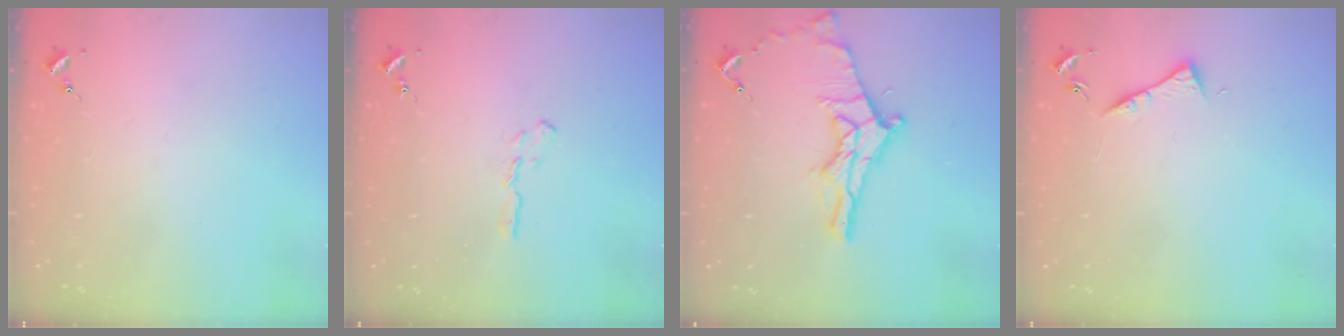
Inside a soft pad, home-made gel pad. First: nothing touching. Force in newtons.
{"total": 3.9, "press": 3.9, "slide": 0.4}
{"total": 13.4, "press": 13.4, "slide": 0.6}
{"total": 4.2, "press": 4.1, "slide": 0.5}